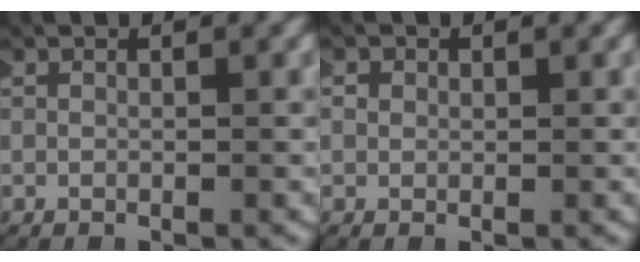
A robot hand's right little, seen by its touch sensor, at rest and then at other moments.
{"total": 1.2, "force": [0.3, 1.1, 0.2], "torque": [-0.011, 0.001, 0.000]}